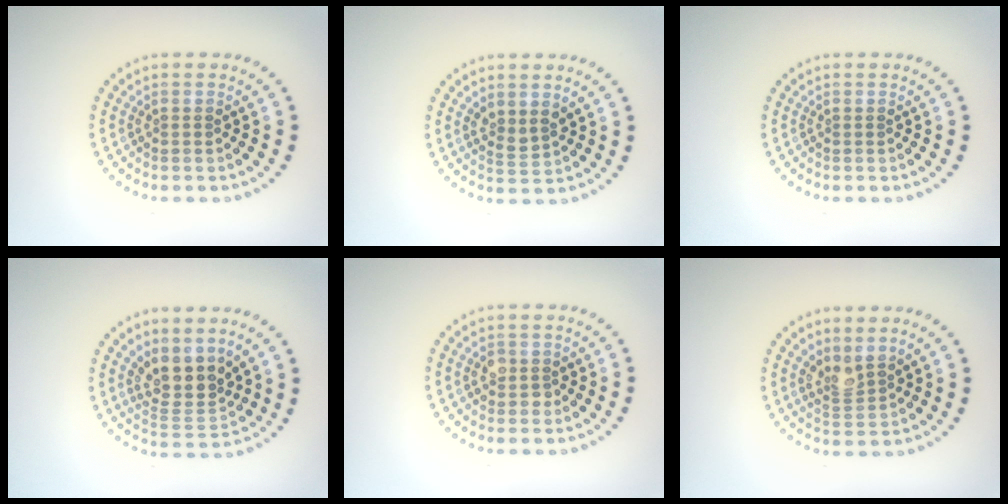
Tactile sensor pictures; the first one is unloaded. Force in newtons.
{"total": 1.7, "press": 1.4, "slide": 1.0}
{"total": 0.0}
{"total": 3.8, "press": 3.2, "slide": 2.1}
{"total": 1.5, "press": 1.5, "slide": 0.4}
{"total": 2.1, "press": 1.7, "slide": 1.3}